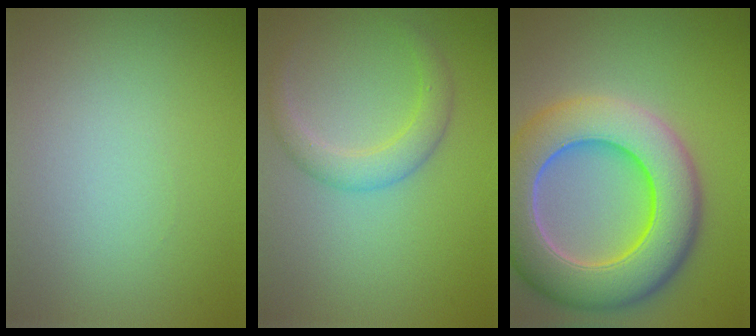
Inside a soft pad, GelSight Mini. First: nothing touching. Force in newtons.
{"total": 2.0, "press": 2.0, "slide": 0.2}
{"total": 11.3, "press": 11.3, "slide": 0.8}